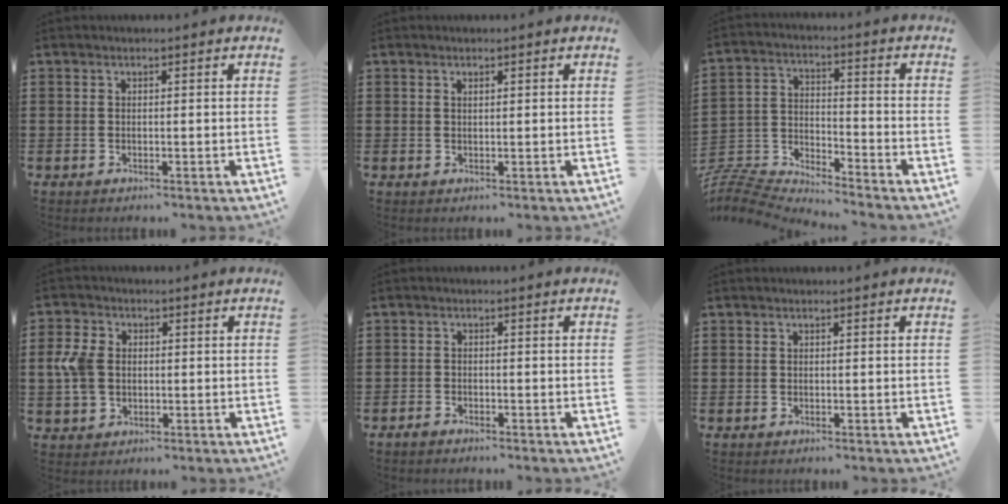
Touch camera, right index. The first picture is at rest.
{"total": 0.6, "force": [0.4, 0.2, 0.4], "torque": [-0.008, 0.002, 0.007]}
{"total": 7.1, "force": [-7.1, 0.4, 0.6], "torque": [-0.037, -0.004, -0.152]}
{"total": 5.3, "force": [0.1, 3.9, 3.6], "torque": [-0.114, 0.001, -0.010]}
{"total": 1.0, "force": [-0.9, 0.3, 0.2], "torque": [-0.007, -0.001, -0.018]}
{"total": 0.0}